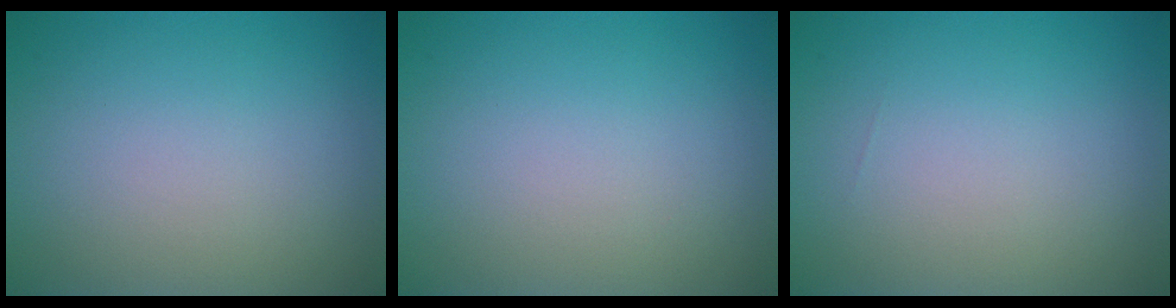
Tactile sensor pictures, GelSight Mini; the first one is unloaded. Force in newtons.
{"total": 0.0}
{"total": 0.0}